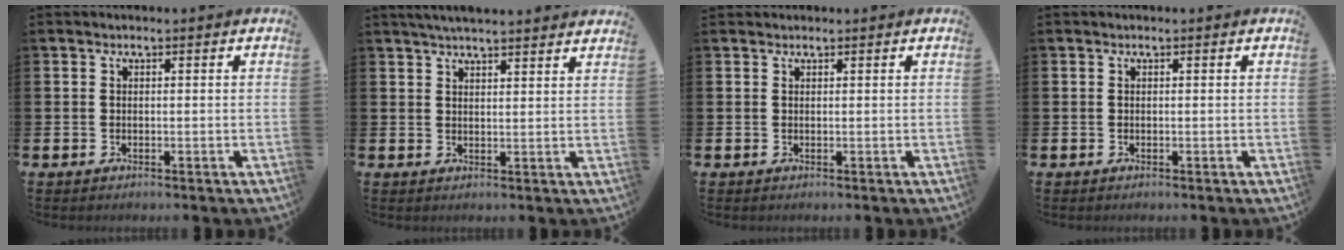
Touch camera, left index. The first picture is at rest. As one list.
[{"total": 3.6, "force": [3.5, -0.1, 0.7], "torque": [-0.018, -0.013, 0.064]}, {"total": 0.6, "force": [0.6, 0.2, -0.1], "torque": [0.014, -0.004, 0.009]}, {"total": 0.0}]